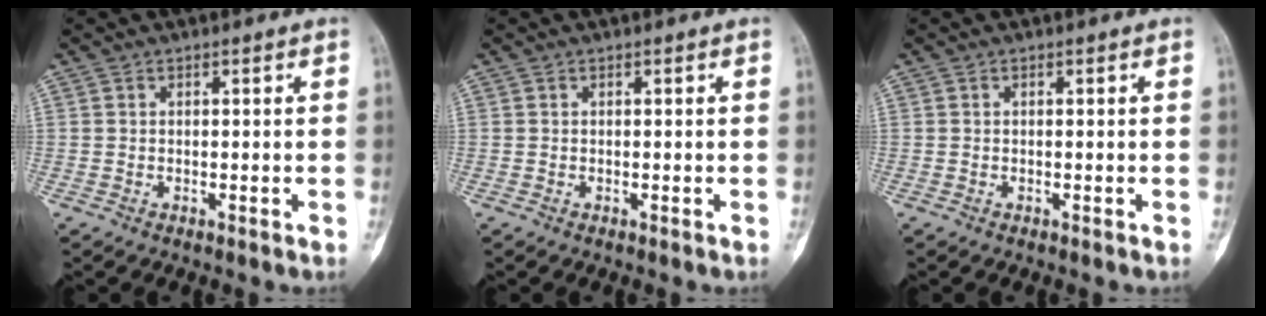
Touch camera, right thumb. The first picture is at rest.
{"total": 0.0}
{"total": 0.0}